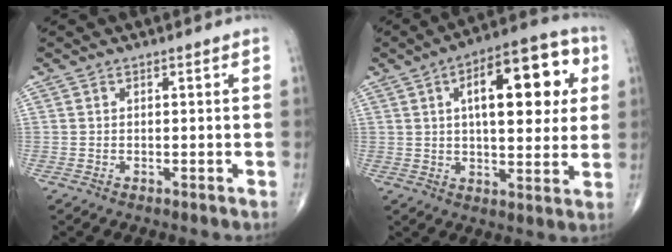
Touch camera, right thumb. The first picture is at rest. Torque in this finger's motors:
{"motor_torque": [0.93, 4.08, 1.95, 0.45, 0.43]}